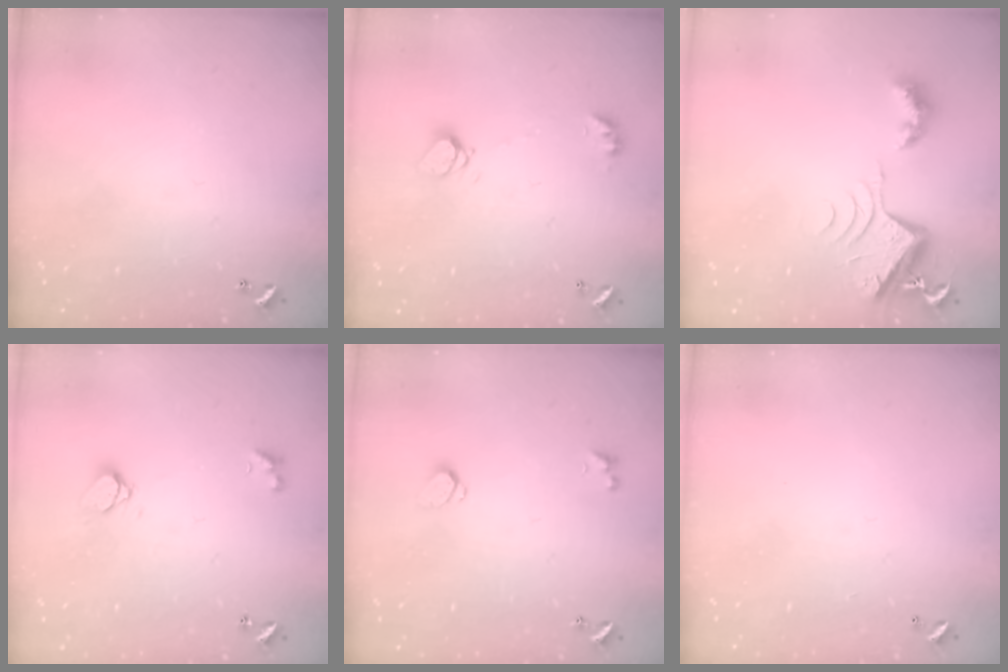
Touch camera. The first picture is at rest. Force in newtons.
{"total": 6.4, "press": 6.4, "slide": 0.6}
{"total": 7.6, "press": 7.5, "slide": 1.0}
{"total": 2.1, "press": 2.0, "slide": 0.5}
{"total": 0.8, "press": 0.6, "slide": 0.4}
{"total": 2.9, "press": 2.9, "slide": 0.1}